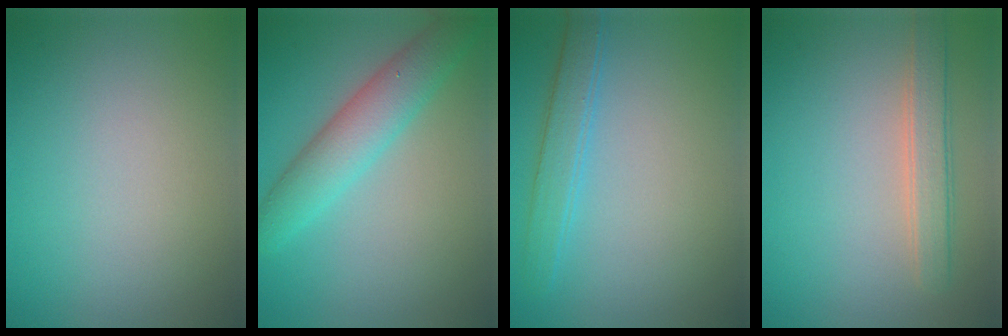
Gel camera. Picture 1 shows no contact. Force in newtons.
{"total": 4.8, "press": 4.8, "slide": 0.1}
{"total": 2.5, "press": 2.5, "slide": 0.1}
{"total": 2.7, "press": 2.7, "slide": 0.5}